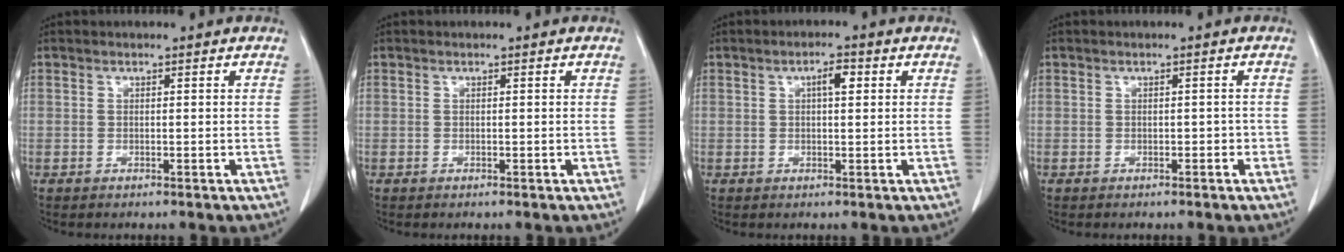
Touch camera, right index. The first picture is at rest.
{"total": 0.0}
{"total": 2.7, "force": [0.8, 0.8, 2.5], "torque": [-0.044, 0.005, 0.013]}
{"total": 0.9, "force": [-0.4, 0.7, 0.5], "torque": [-0.007, 0.004, -0.003]}